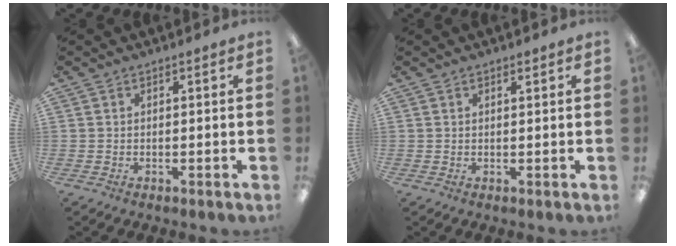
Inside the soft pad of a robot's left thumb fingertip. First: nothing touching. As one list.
[{"total": 0.8, "force": [0.7, 0.3, 0.3], "torque": [-0.008, 0.000, 0.013]}]